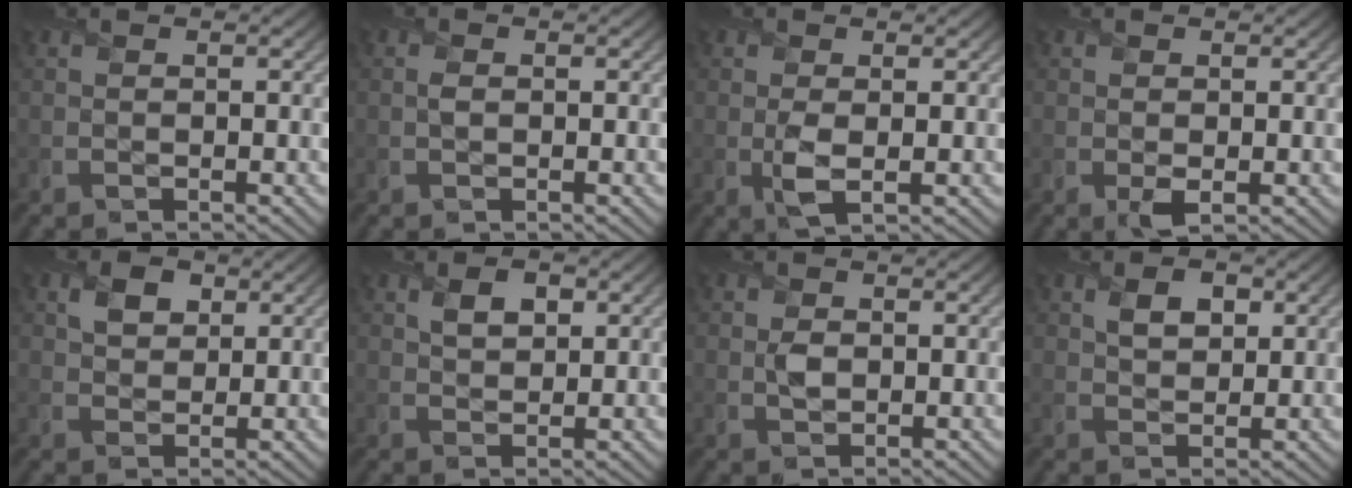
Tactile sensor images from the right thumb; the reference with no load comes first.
{"total": 0.8, "force": [0.1, 0.6, 0.6], "torque": [-0.013, -0.001, -0.001]}
{"total": 2.6, "force": [-0.1, 1.3, 2.3], "torque": [-0.052, -0.007, -0.001]}
{"total": 1.8, "force": [-0.3, 1.1, 1.3], "torque": [-0.028, -0.010, -0.005]}
{"total": 3.5, "force": [1.5, 2.6, 1.9], "torque": [-0.042, -0.001, 0.025]}
{"total": 3.2, "force": [1.2, 2.1, 2.2], "torque": [-0.042, -0.001, 0.022]}
{"total": 1.9, "force": [0.2, 1.5, 1.2], "torque": [-0.027, -0.002, 0.001]}
{"total": 3.5, "force": [1.3, 2.4, 2.3], "torque": [-0.046, -0.002, 0.022]}